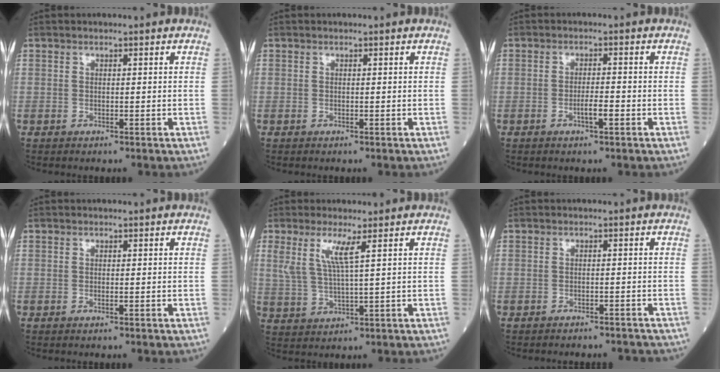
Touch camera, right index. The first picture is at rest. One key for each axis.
{"total": 0.0}
{"total": 2.4, "fx": -1.0, "fy": 0.3, "fz": 2.2, "tx": -0.033, "ty": 0.002, "tz": -0.017}
{"total": 0.0}
{"total": 5.0, "fx": 2.3, "fy": -0.1, "fz": 4.5, "tx": -0.099, "ty": -0.002, "tz": 0.052}
{"total": 4.8, "fx": -4.6, "fy": 1.1, "fz": 0.8, "tx": -0.005, "ty": -0.005, "tz": -0.051}